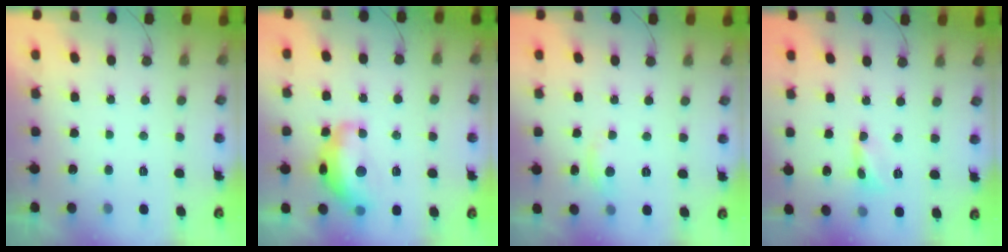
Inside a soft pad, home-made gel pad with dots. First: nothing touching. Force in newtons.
{"total": 14.2, "press": 14.1, "slide": 0.9}
{"total": 3.2, "press": 3.1, "slide": 0.4}
{"total": 2.4, "press": 2.4, "slide": 0.2}